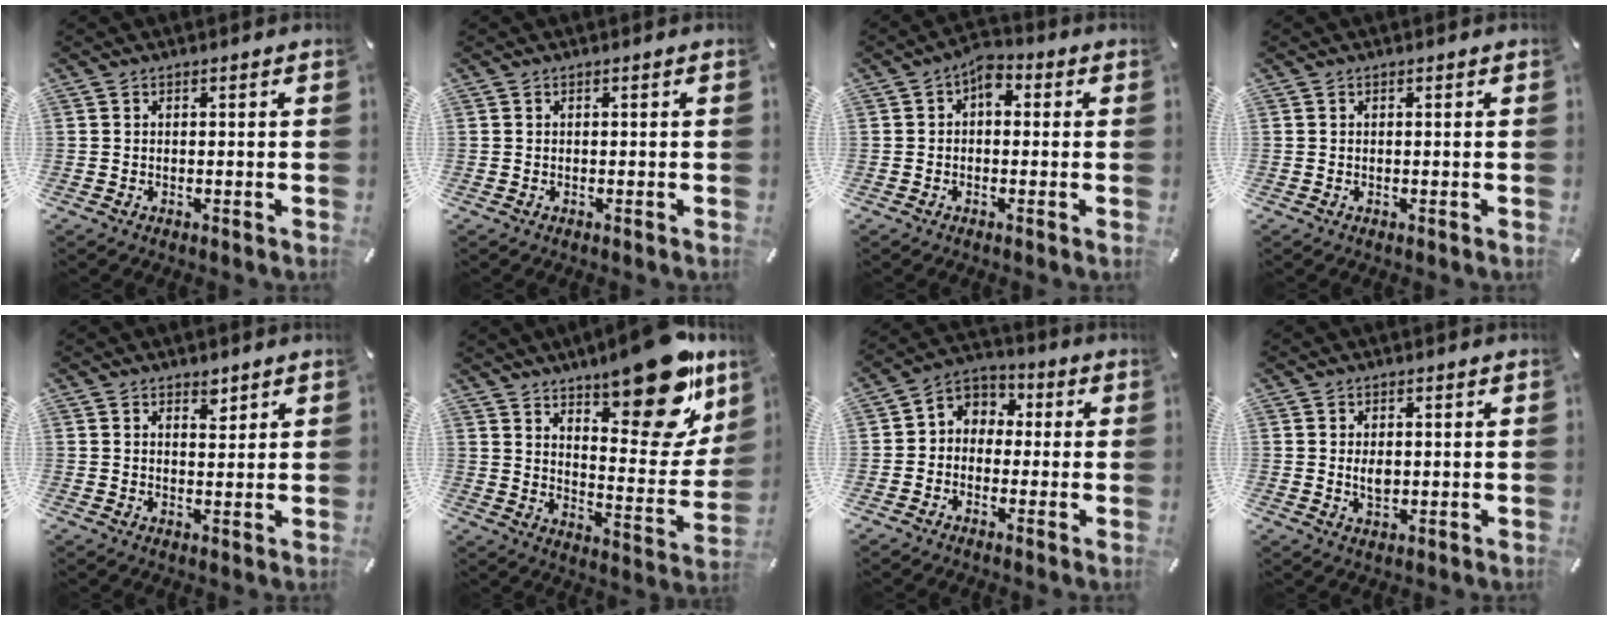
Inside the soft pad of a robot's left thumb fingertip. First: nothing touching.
{"total": 0.0}
{"total": 4.4, "force": [-0.1, 3.0, 3.1], "torque": [-0.045, 0.010, -0.006]}
{"total": 0.0}
{"total": 2.9, "force": [2.0, 1.7, 1.2], "torque": [-0.002, -0.013, 0.032]}
{"total": 22.1, "force": [14.9, 8.3, 14.0], "torque": [-0.168, -0.113, 0.243]}
{"total": 4.9, "force": [-1.4, 4.5, 1.3], "torque": [-0.028, 0.013, -0.030]}
{"total": 3.3, "force": [0.3, 2.2, 2.4], "torque": [-0.042, 0.002, 0.003]}